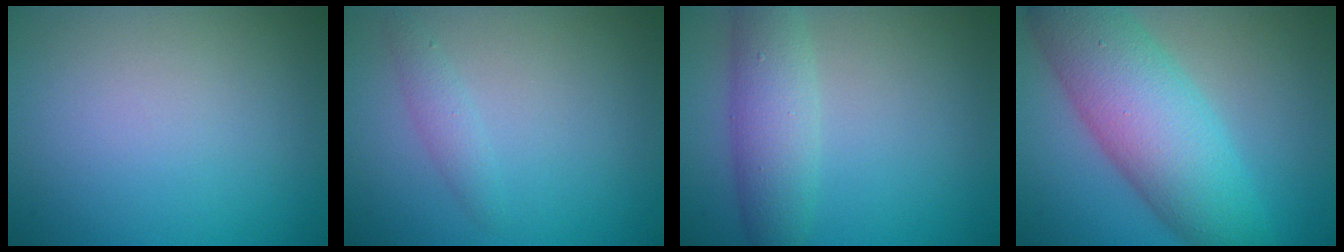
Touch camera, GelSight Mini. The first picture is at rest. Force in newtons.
{"total": 1.4, "press": 1.4, "slide": 0.0}
{"total": 4.5, "press": 4.5, "slide": 0.1}
{"total": 9.8, "press": 9.8, "slide": 0.3}